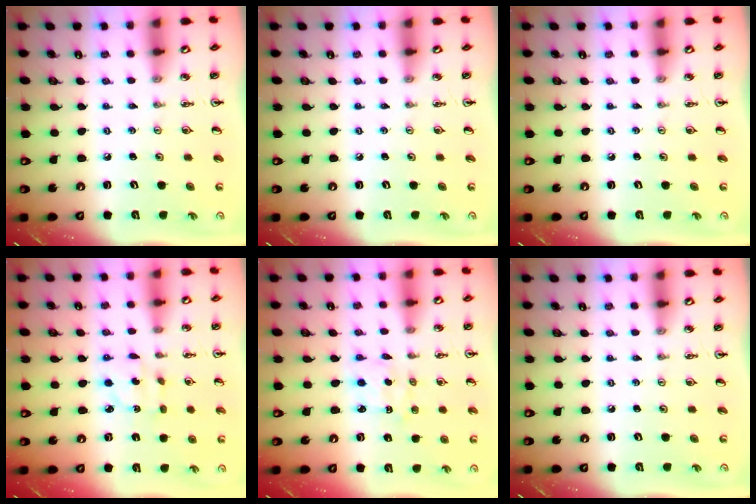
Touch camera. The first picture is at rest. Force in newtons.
{"total": 0.0}
{"total": 0.0}
{"total": 4.0, "press": 4.0, "slide": 0.1}
{"total": 2.3, "press": 2.3, "slide": 0.4}
{"total": 0.0}